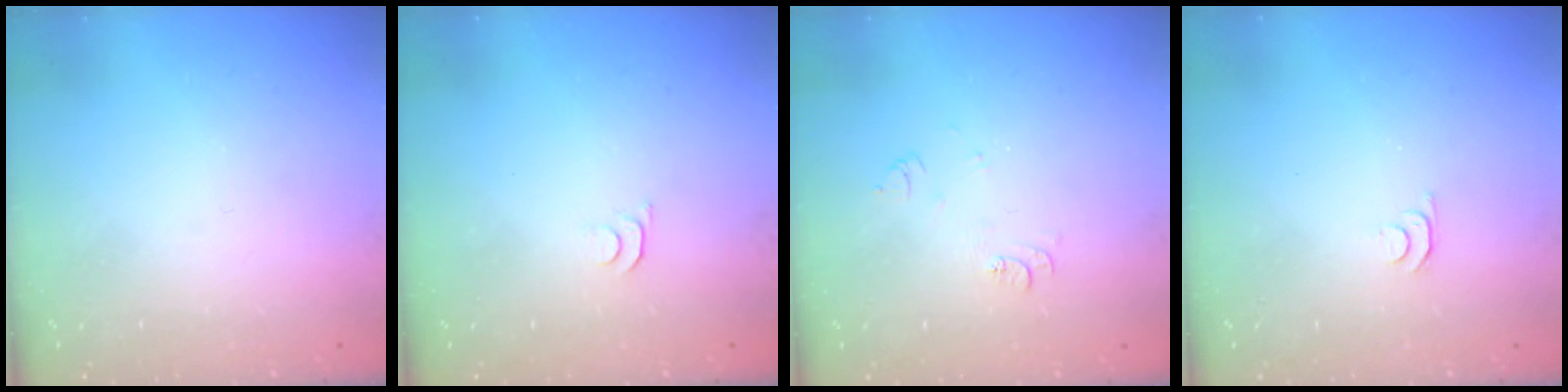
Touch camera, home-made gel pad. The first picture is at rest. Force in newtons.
{"total": 5.2, "press": 5.2, "slide": 0.6}
{"total": 6.1, "press": 6.0, "slide": 0.7}
{"total": 3.5, "press": 3.4, "slide": 0.5}